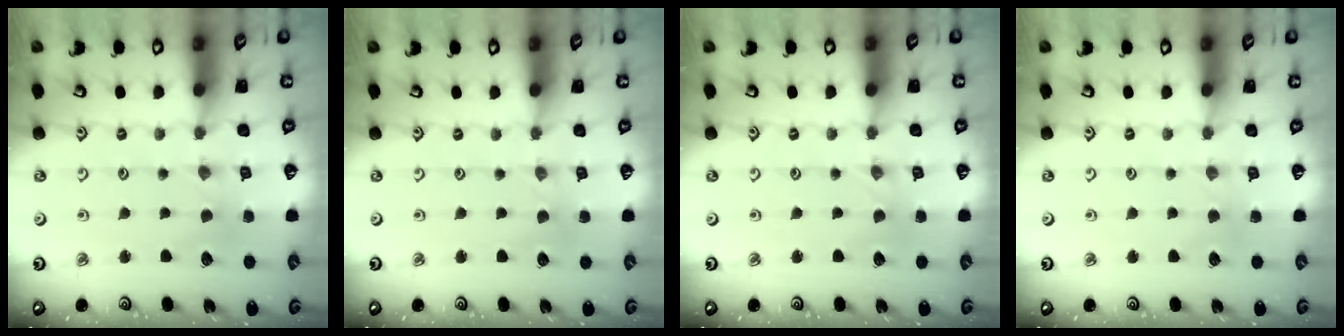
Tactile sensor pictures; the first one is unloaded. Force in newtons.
{"total": 0.0}
{"total": 0.0}
{"total": 2.2, "press": 2.1, "slide": 0.4}